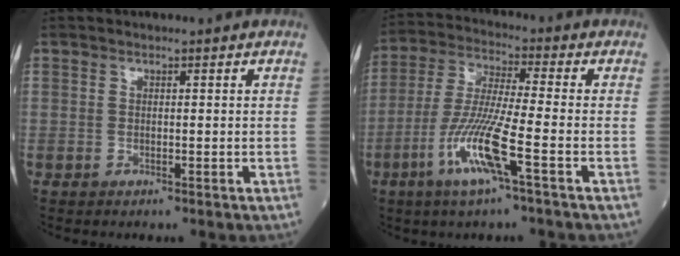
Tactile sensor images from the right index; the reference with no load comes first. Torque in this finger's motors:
{"motor_torque": [0.35, -0.22, 0.21, 0.21]}